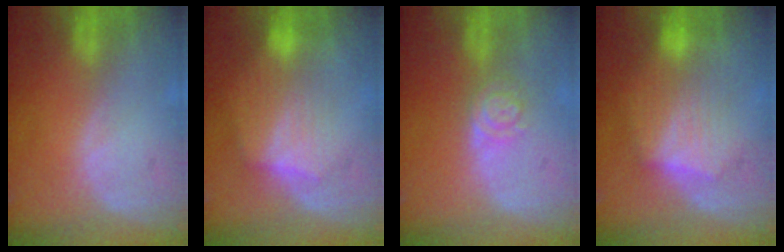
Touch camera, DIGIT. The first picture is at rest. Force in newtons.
{"total": 7.3, "press": 6.9, "slide": 2.3}
{"total": 4.0, "press": 3.6, "slide": 1.7}
{"total": 7.8, "press": 7.8, "slide": 0.1}